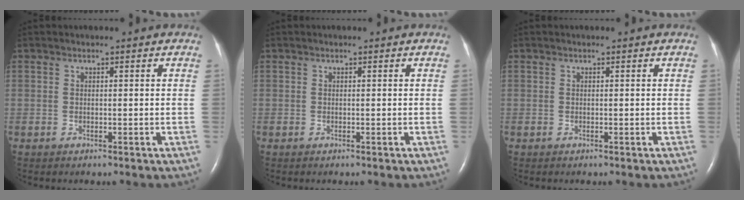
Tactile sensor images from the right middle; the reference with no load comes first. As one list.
[{"total": 0.0}, {"total": 0.0}]